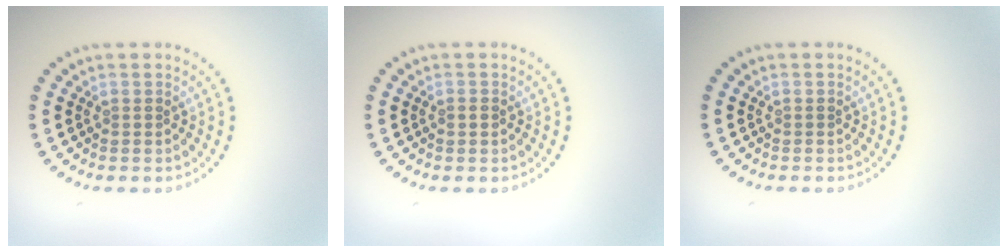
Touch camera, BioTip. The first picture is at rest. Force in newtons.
{"total": 1.0, "press": 1.0, "slide": 0.1}
{"total": 0.0}